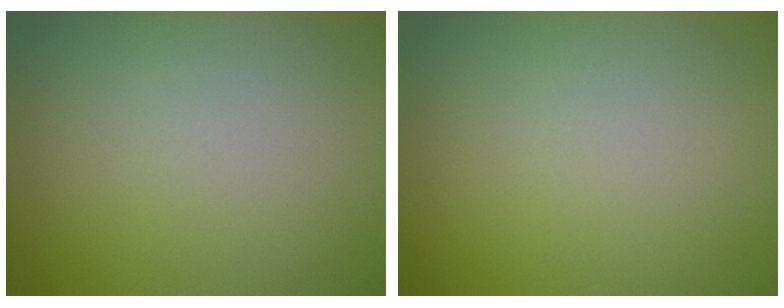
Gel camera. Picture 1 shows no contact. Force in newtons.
{"total": 0.0}